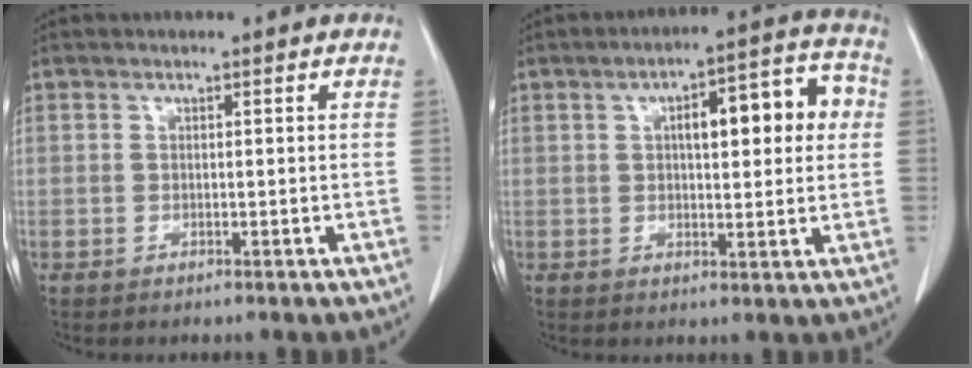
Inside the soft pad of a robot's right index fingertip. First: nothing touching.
{"total": 11.3, "force": [2.3, 3.4, 10.5], "torque": [-0.141, 0.033, 0.029]}